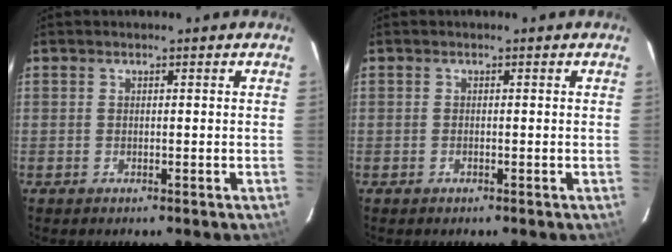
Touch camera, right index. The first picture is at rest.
{"total": 0.0}